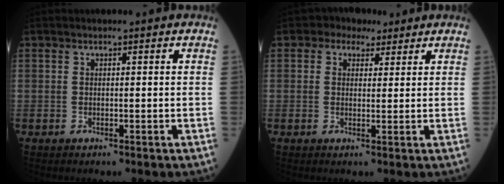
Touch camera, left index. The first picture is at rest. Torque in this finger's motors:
{"motor_torque": [0.24, 0.08, 0.05, 0.00]}